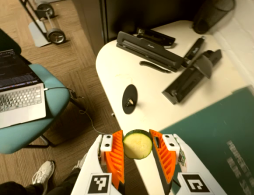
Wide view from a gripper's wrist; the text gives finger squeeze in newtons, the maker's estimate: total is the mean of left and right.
{"total": 10.1, "left": 10.2, "right": 9.9}